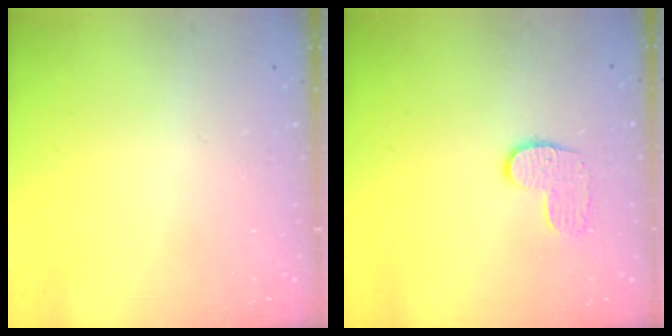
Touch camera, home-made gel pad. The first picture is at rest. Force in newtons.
{"total": 7.3, "press": 7.3, "slide": 0.2}